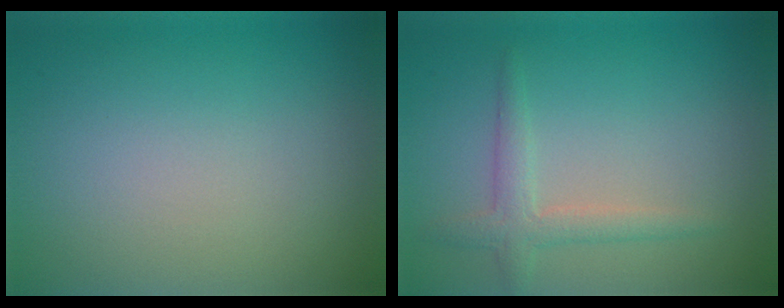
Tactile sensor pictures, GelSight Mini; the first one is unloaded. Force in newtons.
{"total": 2.3, "press": 2.3, "slide": 0.1}